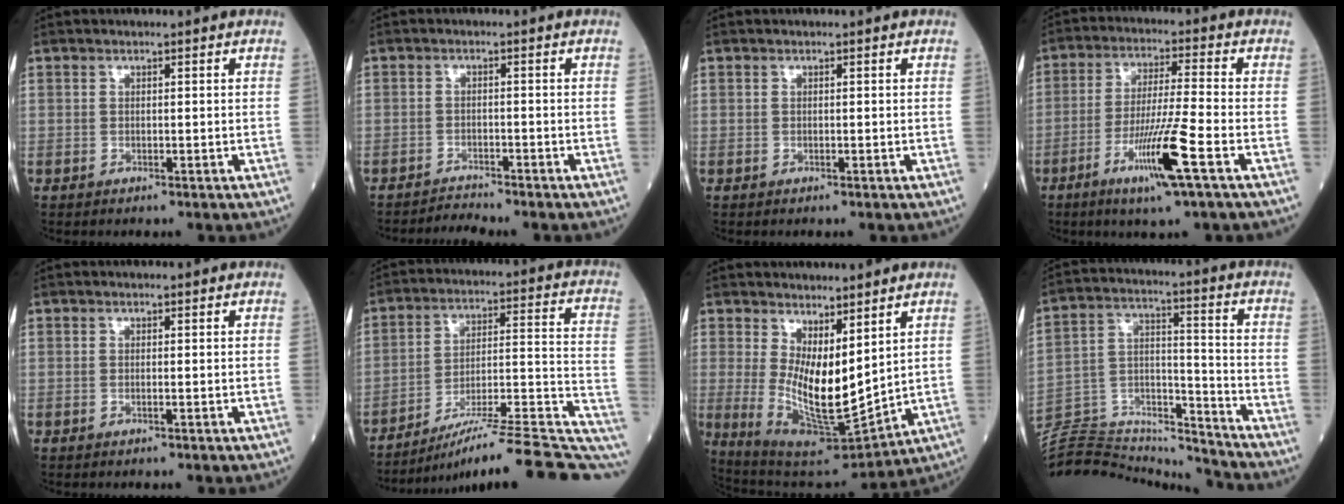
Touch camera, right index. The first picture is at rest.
{"total": 2.3, "force": [-2.0, -0.8, -0.5], "torque": [0.009, -0.014, -0.032]}
{"total": 0.0}
{"total": 10.5, "force": [-4.8, -0.8, 9.3], "torque": [-0.180, -0.017, -0.089]}
{"total": 0.0}
{"total": 24.3, "force": [-19.8, 0.8, 13.9], "torque": [-0.128, 0.007, -0.287]}
{"total": 11.9, "force": [2.7, 3.6, 11.0], "torque": [-0.206, -0.026, 0.072]}
{"total": 18.0, "force": [-17.8, 1.5, 2.1], "torque": [-0.038, 0.051, -0.288]}